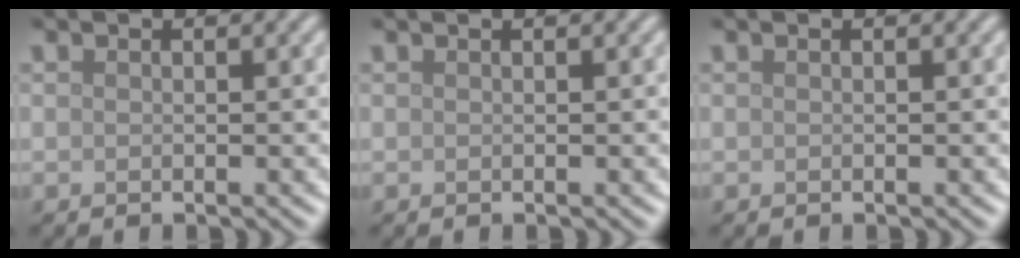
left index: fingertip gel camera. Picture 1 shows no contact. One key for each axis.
{"total": 0.6, "fx": 0.4, "fy": 0.2, "fz": 0.5, "tx": -0.005, "ty": 0.007, "tz": 0.003}
{"total": 0.0}